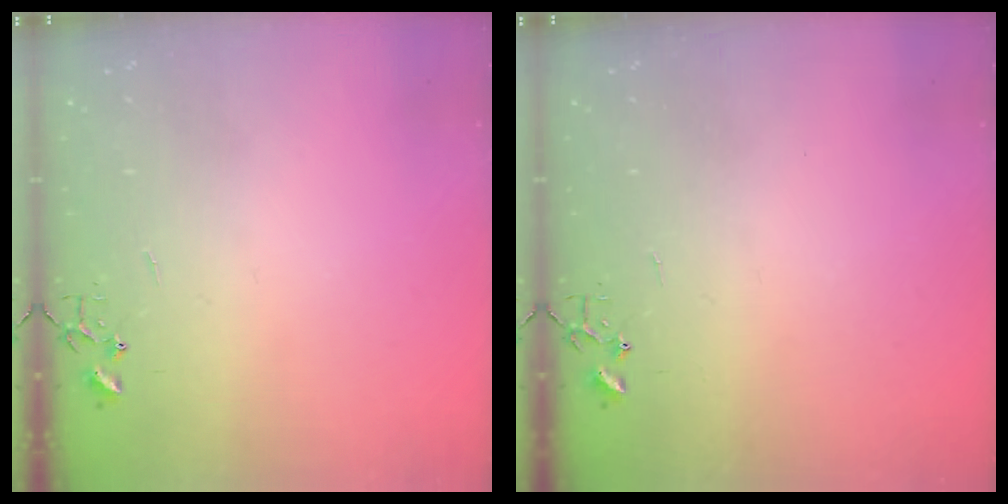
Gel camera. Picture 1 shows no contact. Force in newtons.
{"total": 0.0}